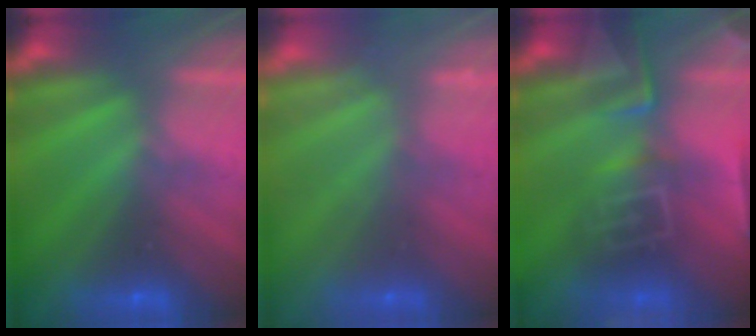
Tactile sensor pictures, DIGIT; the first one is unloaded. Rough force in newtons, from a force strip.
{"total": 2.3}
{"total": 8.9}